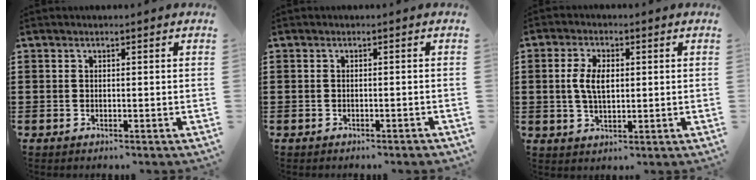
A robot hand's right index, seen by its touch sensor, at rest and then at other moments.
{"total": 0.6, "force": [-0.6, 0.0, 0.2], "torque": [-0.006, -0.003, -0.011]}
{"total": 5.1, "force": [0.5, 2.7, 4.4], "torque": [-0.096, 0.009, 0.004]}